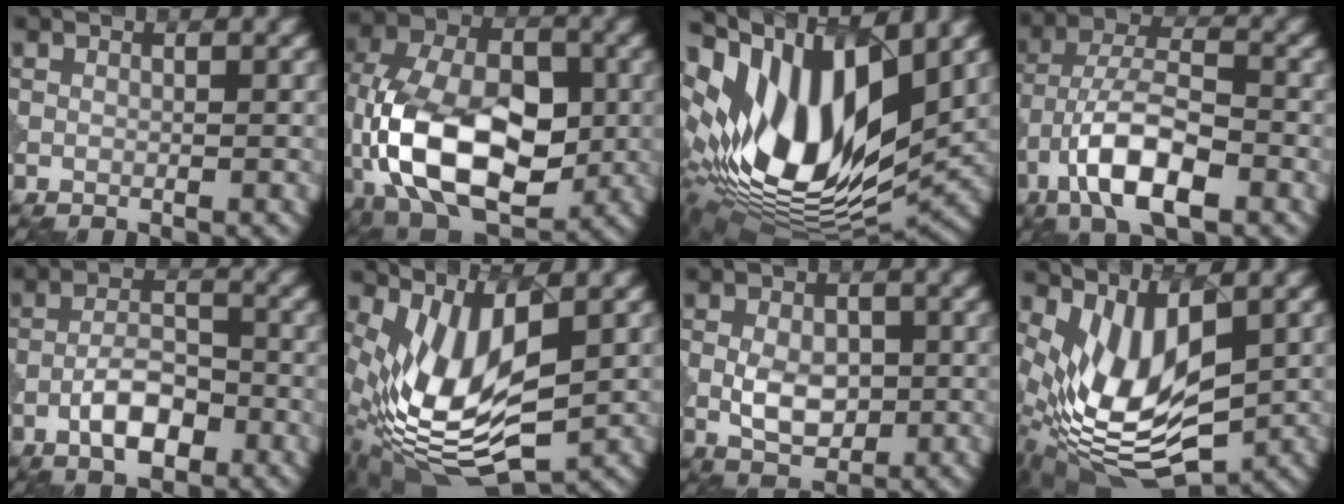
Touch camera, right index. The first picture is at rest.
{"total": 15.1, "force": [-3.2, 8.9, 11.8], "torque": [-0.224, -0.004, -0.069]}
{"total": 15.4, "force": [3.0, 7.3, 13.2], "torque": [-0.251, 0.003, 0.051]}
{"total": 8.5, "force": [-4.0, 3.2, 6.7], "torque": [-0.117, 0.012, -0.080]}
{"total": 4.7, "force": [-2.2, 2.0, 3.6], "torque": [-0.061, 0.007, -0.043]}
{"total": 11.7, "force": [-1.0, 5.0, 10.6], "torque": [-0.207, -0.008, -0.018]}
{"total": 4.3, "force": [-0.4, 2.7, 3.3], "torque": [-0.058, -0.002, -0.007]}
{"total": 10.5, "force": [0.0, 5.0, 9.2], "torque": [-0.186, -0.016, 0.002]}